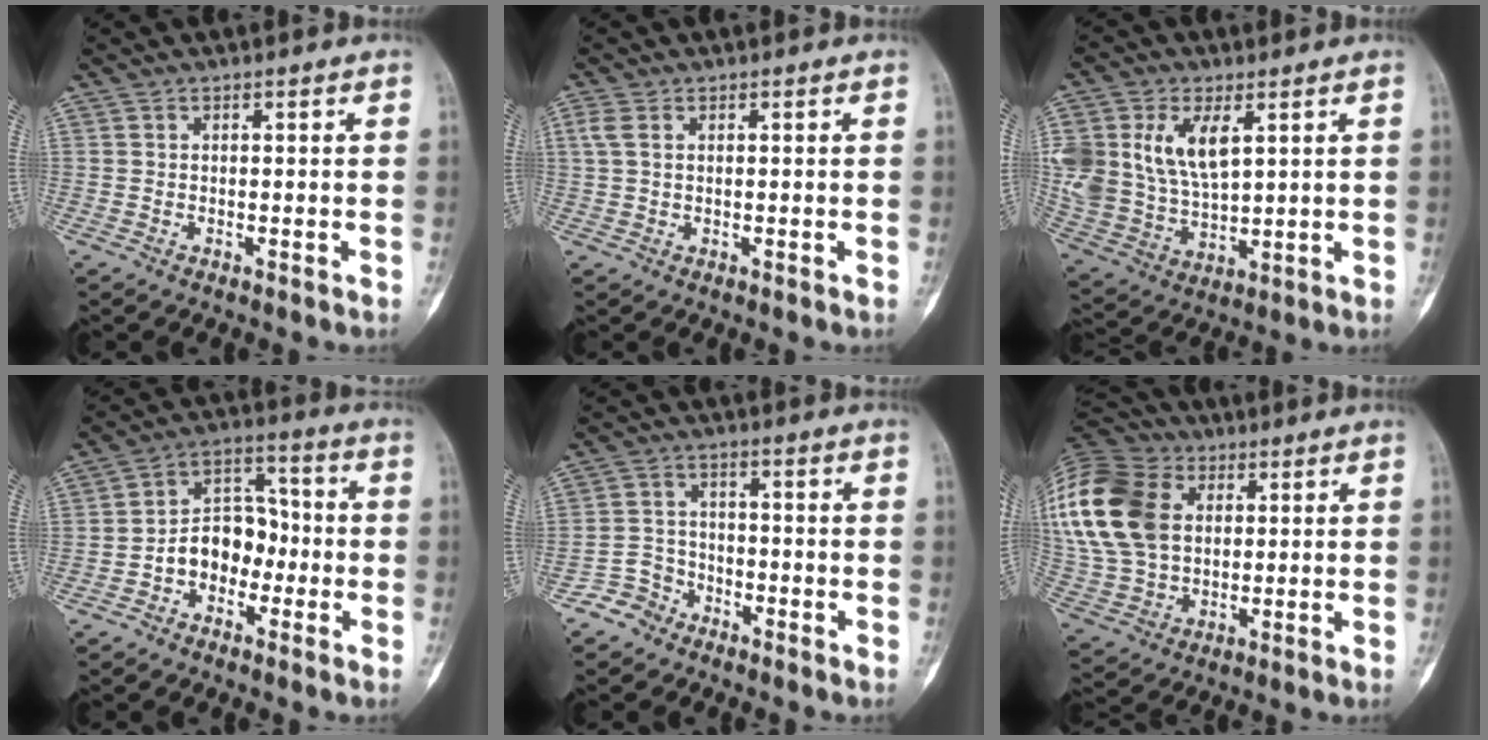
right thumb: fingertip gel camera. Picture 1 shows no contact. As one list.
[{"total": 2.8, "force": [0.9, 1.7, 2.0], "torque": [-0.053, 0.007, 0.019]}, {"total": 15.9, "force": [5.0, 9.6, 11.7], "torque": [-0.237, -0.012, 0.108]}, {"total": 10.1, "force": [-2.7, 7.6, 6.1], "torque": [-0.063, 0.051, -0.058]}, {"total": 5.1, "force": [-3.6, 3.6, 0.0], "torque": [0.031, 0.029, -0.078]}, {"total": 24.3, "force": [5.4, 17.6, 15.8], "torque": [-0.340, 0.022, 0.105]}]